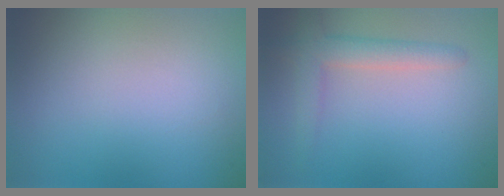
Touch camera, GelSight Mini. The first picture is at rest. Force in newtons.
{"total": 2.9, "press": 2.9, "slide": 0.2}